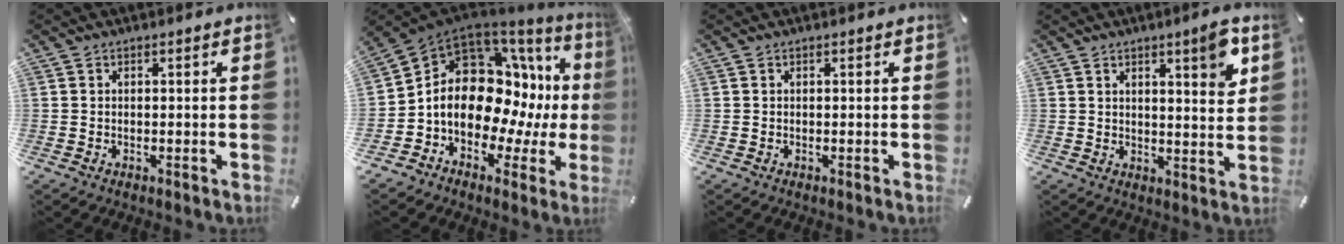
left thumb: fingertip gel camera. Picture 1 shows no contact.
{"total": 17.8, "force": [0.3, 12.6, 12.6], "torque": [-0.226, -0.027, 0.011]}
{"total": 0.0}
{"total": 7.0, "force": [4.5, 1.1, 5.3], "torque": [-0.070, -0.028, 0.068]}